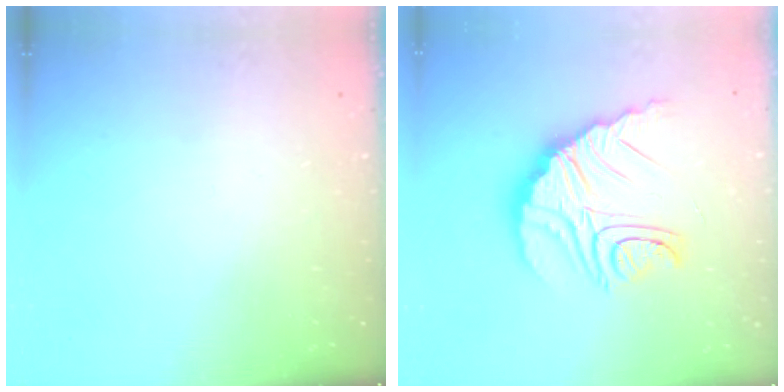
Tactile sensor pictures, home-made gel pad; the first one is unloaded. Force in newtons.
{"total": 16.4, "press": 16.3, "slide": 1.7}